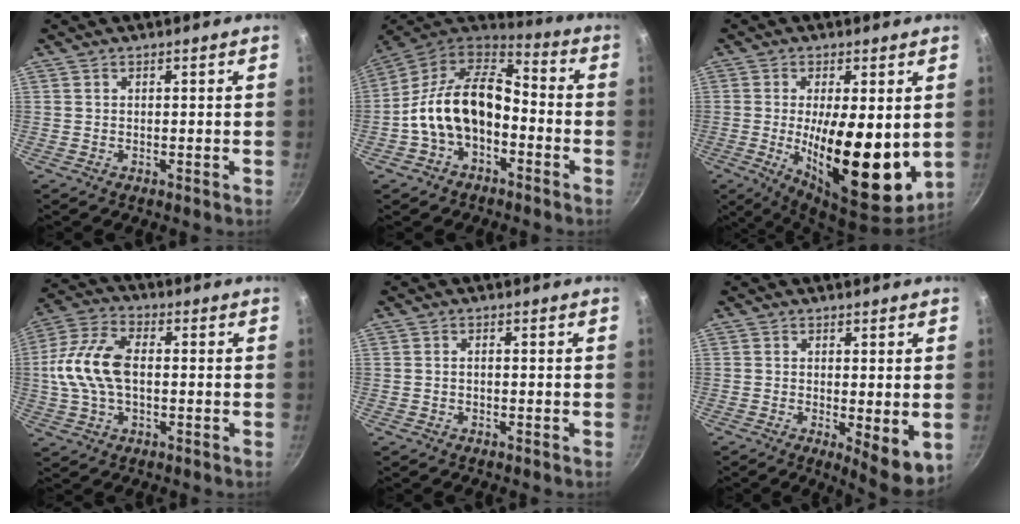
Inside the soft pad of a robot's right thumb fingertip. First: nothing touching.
{"total": 16.7, "force": [-3.3, 10.8, 12.3], "torque": [-0.208, 0.053, -0.072]}
{"total": 18.3, "force": [-0.8, 6.7, 17.0], "torque": [-0.248, -0.026, -0.006]}
{"total": 12.9, "force": [-0.1, 7.5, 10.5], "torque": [-0.205, 0.030, -0.015]}
{"total": 0.8, "force": [-0.3, 0.5, 0.6], "torque": [-0.015, 0.008, -0.006]}
{"total": 7.1, "force": [-0.8, 2.2, 6.6], "torque": [-0.082, -0.017, -0.005]}